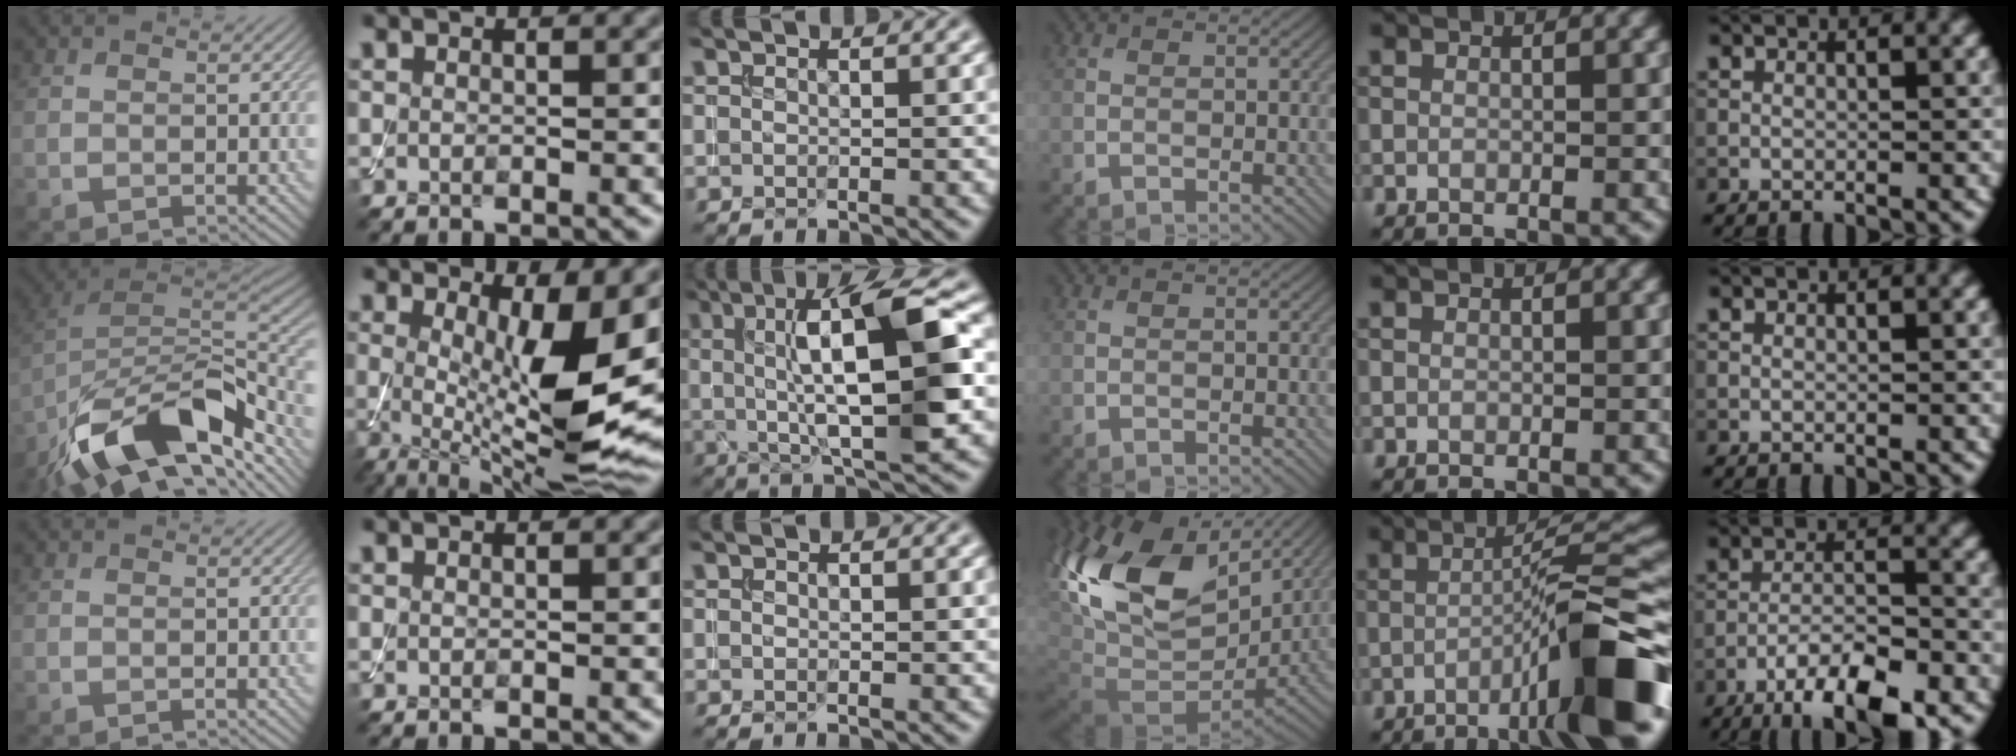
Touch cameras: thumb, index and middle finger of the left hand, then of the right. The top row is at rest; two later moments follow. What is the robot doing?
{"motion": "assemble", "object": "toy tower of hanoi"}